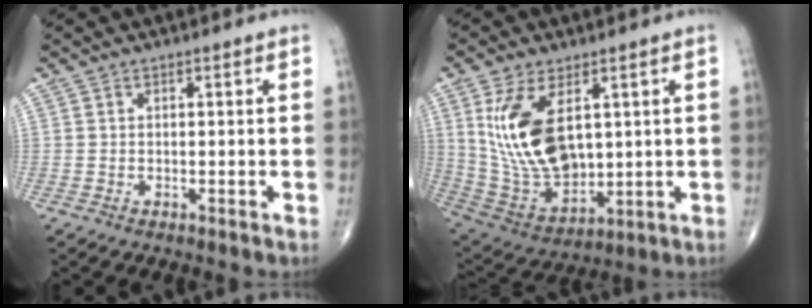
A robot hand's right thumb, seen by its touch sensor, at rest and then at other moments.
{"total": 17.0, "force": [4.4, 9.4, 13.5], "torque": [-0.240, -0.022, 0.109]}